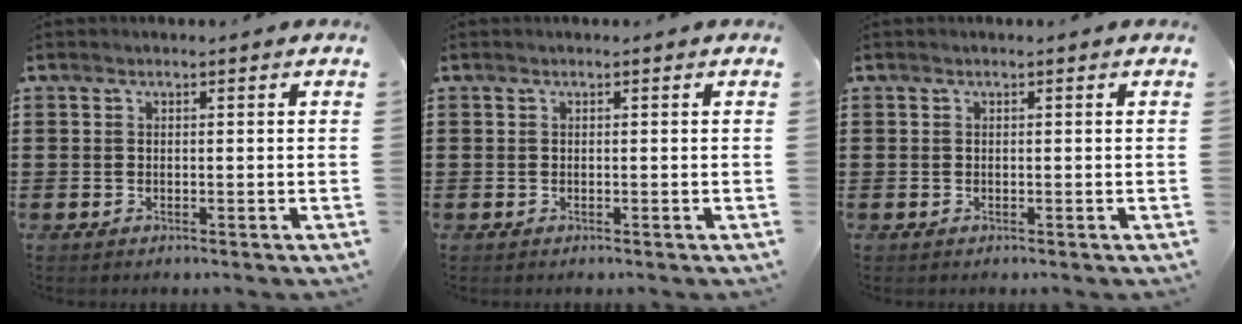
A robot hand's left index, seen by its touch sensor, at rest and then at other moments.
{"total": 0.0}
{"total": 0.0}